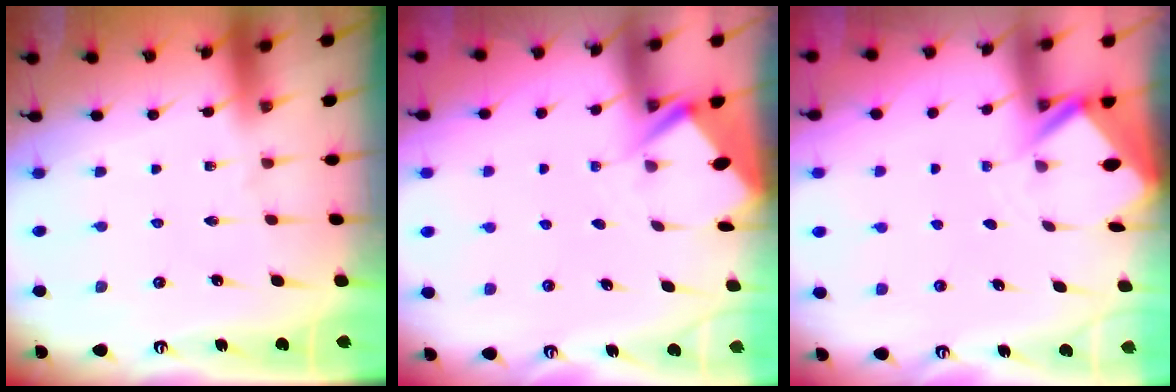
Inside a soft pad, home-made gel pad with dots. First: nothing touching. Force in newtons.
{"total": 2.9, "press": 2.8, "slide": 0.4}
{"total": 2.9, "press": 2.9, "slide": 0.3}